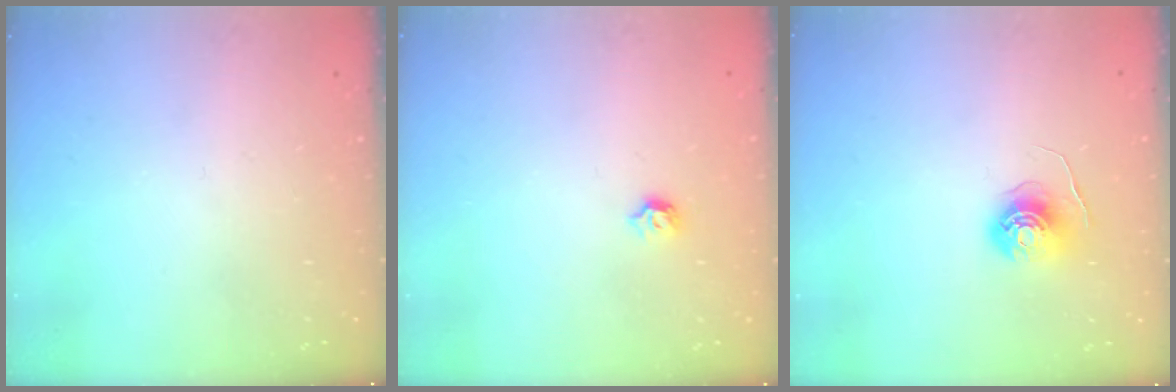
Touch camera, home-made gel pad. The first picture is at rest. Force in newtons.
{"total": 3.6, "press": 3.5, "slide": 0.8}
{"total": 6.4, "press": 6.4, "slide": 0.3}